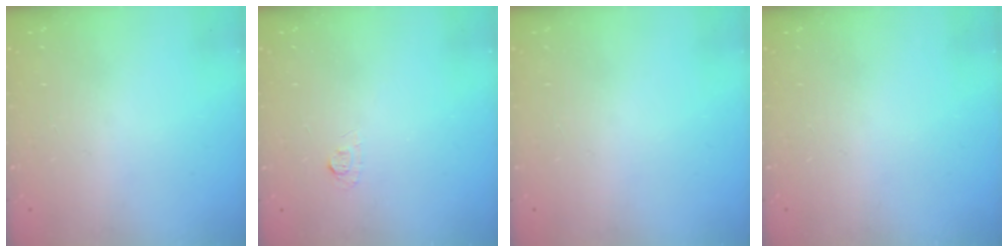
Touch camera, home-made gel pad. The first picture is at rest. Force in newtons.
{"total": 4.1, "press": 4.1, "slide": 0.5}
{"total": 0.0}
{"total": 0.0}